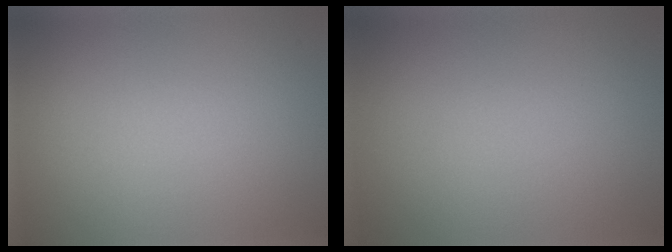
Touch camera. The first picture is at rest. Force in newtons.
{"total": 0.0}